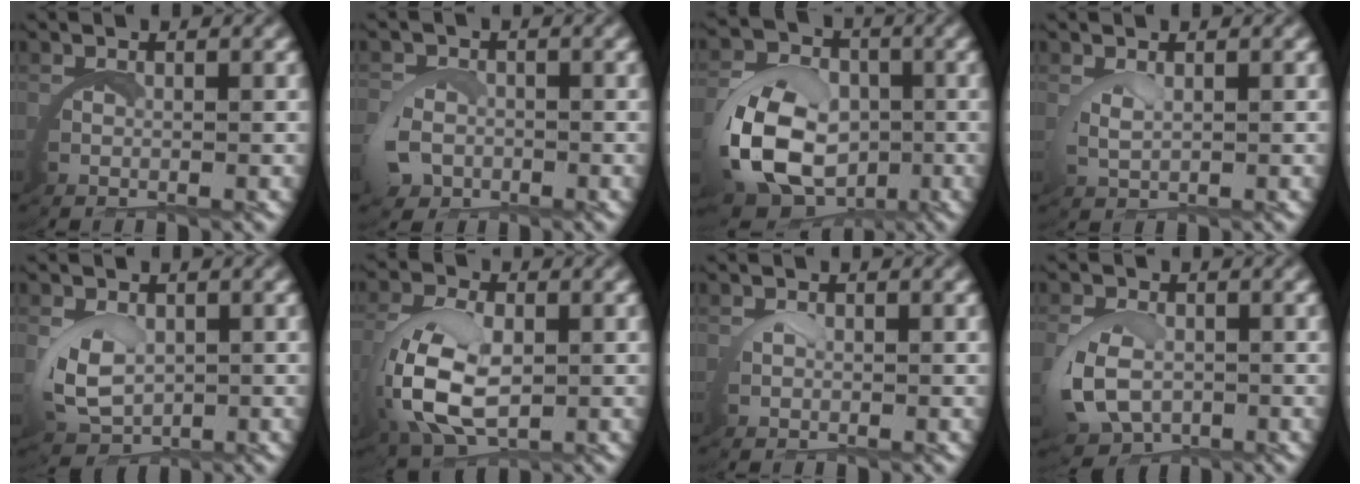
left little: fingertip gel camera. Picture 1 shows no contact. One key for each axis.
{"total": 2.3, "fx": -0.7, "fy": 1.9, "fz": 1.0, "tx": -0.034, "ty": -0.010, "tz": -0.014}
{"total": 9.4, "fx": -1.5, "fy": 7.3, "fz": 5.8, "tx": -0.146, "ty": -0.032, "tz": -0.020}
{"total": 1.3, "fx": 1.0, "fy": 0.2, "fz": 0.9, "tx": -0.029, "ty": -0.007, "tz": 0.027}
{"total": 4.2, "fx": 0.3, "fy": 3.0, "fz": 2.9, "tx": -0.091, "ty": -0.022, "tz": 0.020}
{"total": 7.8, "fx": 0.2, "fy": 5.2, "fz": 5.8, "tx": -0.159, "ty": -0.029, "tz": 0.022}
{"total": 0.6, "fx": 0.5, "fy": -0.2, "fz": 0.2, "tx": -0.017, "ty": -0.005, "tz": 0.011}
{"total": 5.3, "fx": -0.8, "fy": 4.0, "fz": 3.3, "tx": -0.097, "ty": -0.031, "tz": 0.002}